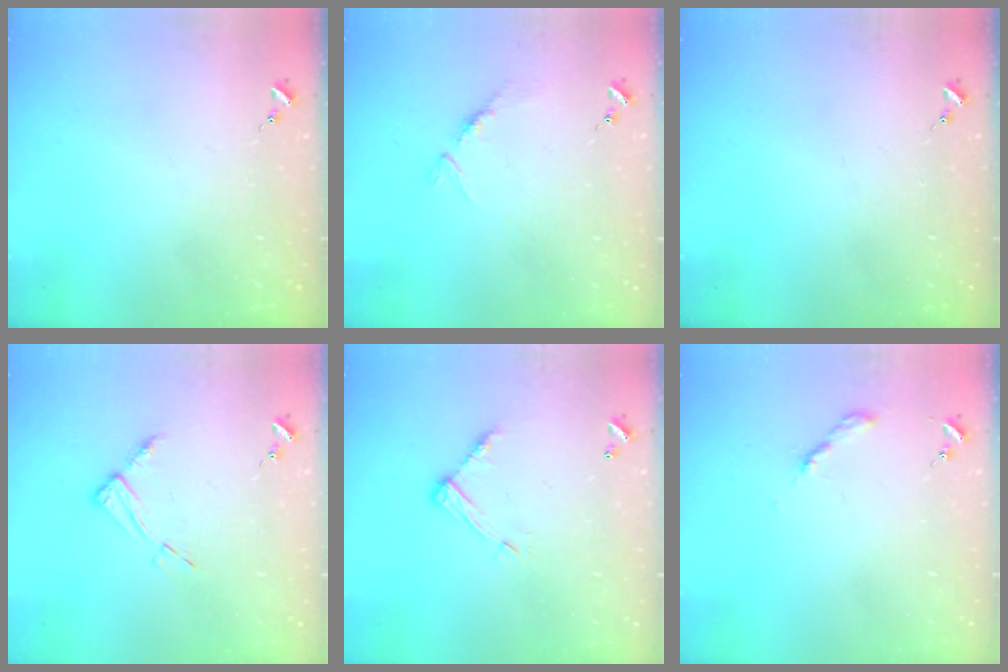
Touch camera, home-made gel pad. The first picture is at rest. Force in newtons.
{"total": 5.9, "press": 5.9, "slide": 0.5}
{"total": 0.0}
{"total": 7.7, "press": 7.7, "slide": 0.6}
{"total": 9.2, "press": 9.2, "slide": 0.1}
{"total": 3.1, "press": 3.1, "slide": 0.2}